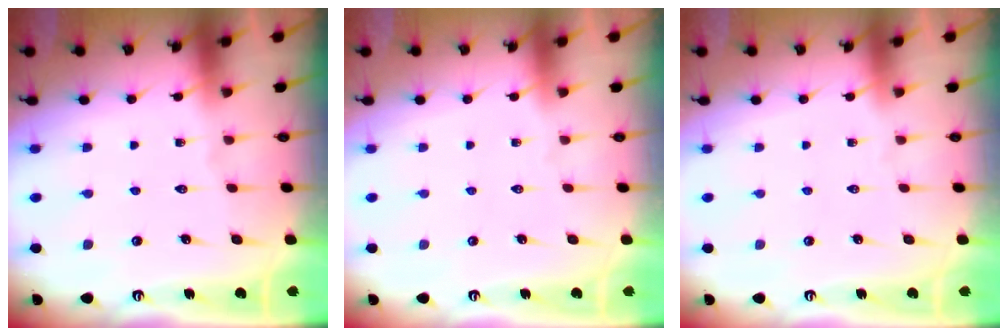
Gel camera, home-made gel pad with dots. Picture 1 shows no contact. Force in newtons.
{"total": 0.0}
{"total": 0.0}